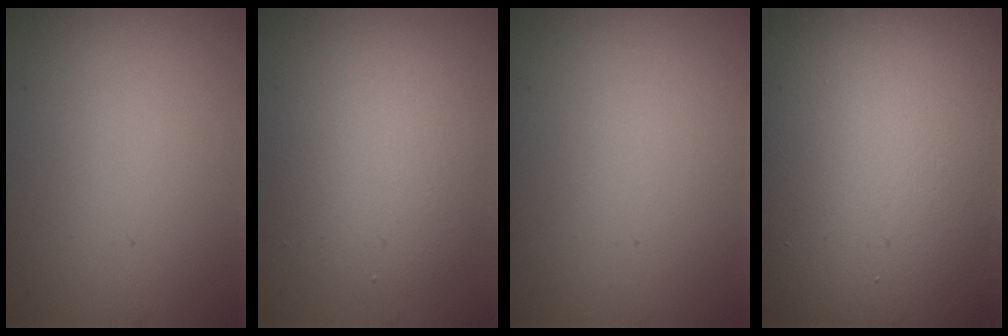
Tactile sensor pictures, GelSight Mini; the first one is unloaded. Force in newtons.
{"total": 4.5, "press": 4.5, "slide": 0.3}
{"total": 0.0}
{"total": 20.5, "press": 20.4, "slide": 1.1}